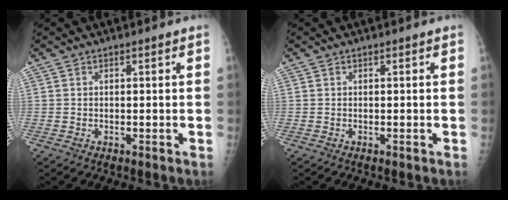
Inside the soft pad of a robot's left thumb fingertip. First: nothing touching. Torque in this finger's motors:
{"motor_torque": [0.16, 0.16, 0.01, -0.02, 0.00]}